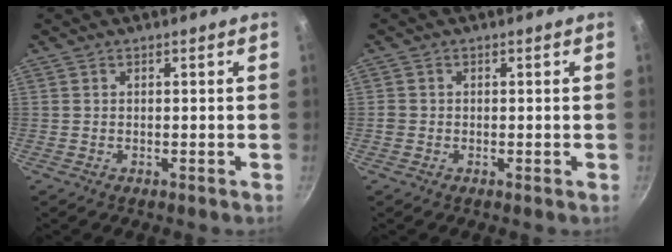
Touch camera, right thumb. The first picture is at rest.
{"total": 1.1, "force": [-0.3, 1.0, 0.4], "torque": [-0.007, 0.002, -0.008]}